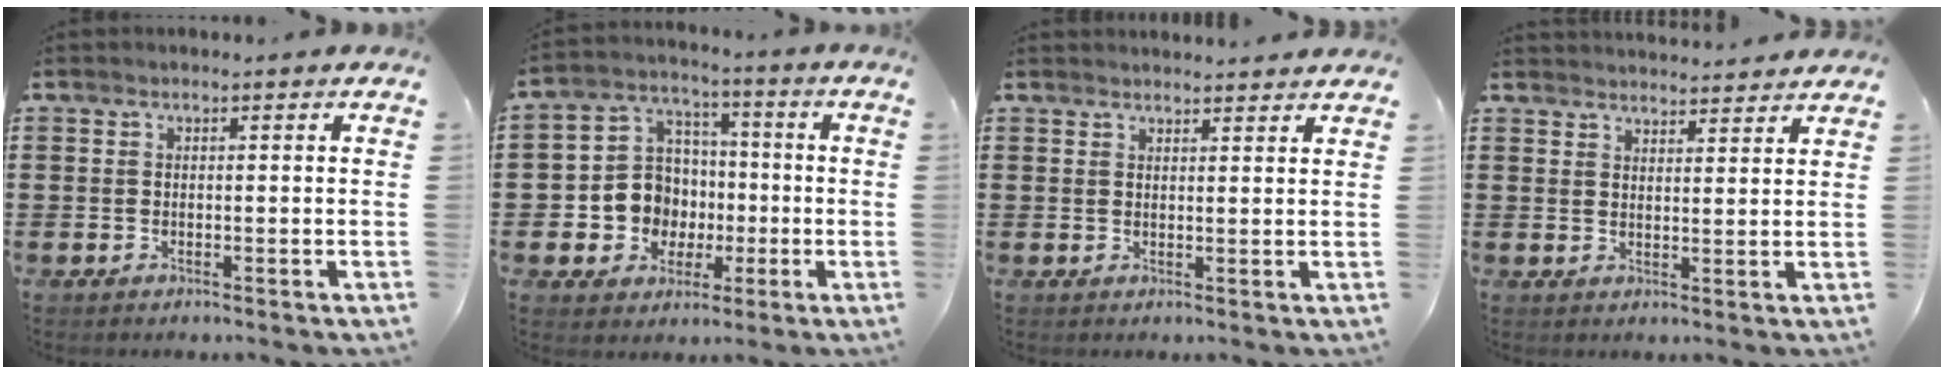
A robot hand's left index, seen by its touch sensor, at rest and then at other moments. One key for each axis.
{"total": 9.0, "fx": -1.1, "fy": 8.5, "fz": 2.6, "tx": -0.096, "ty": 0.009, "tz": -0.016}
{"total": 1.8, "fx": 1.8, "fy": 0.0, "fz": 0.0, "tx": -0.006, "ty": -0.001, "tz": 0.035}
{"total": 2.9, "fx": 2.9, "fy": -0.1, "fz": -0.3, "tx": -0.003, "ty": -0.011, "tz": 0.055}